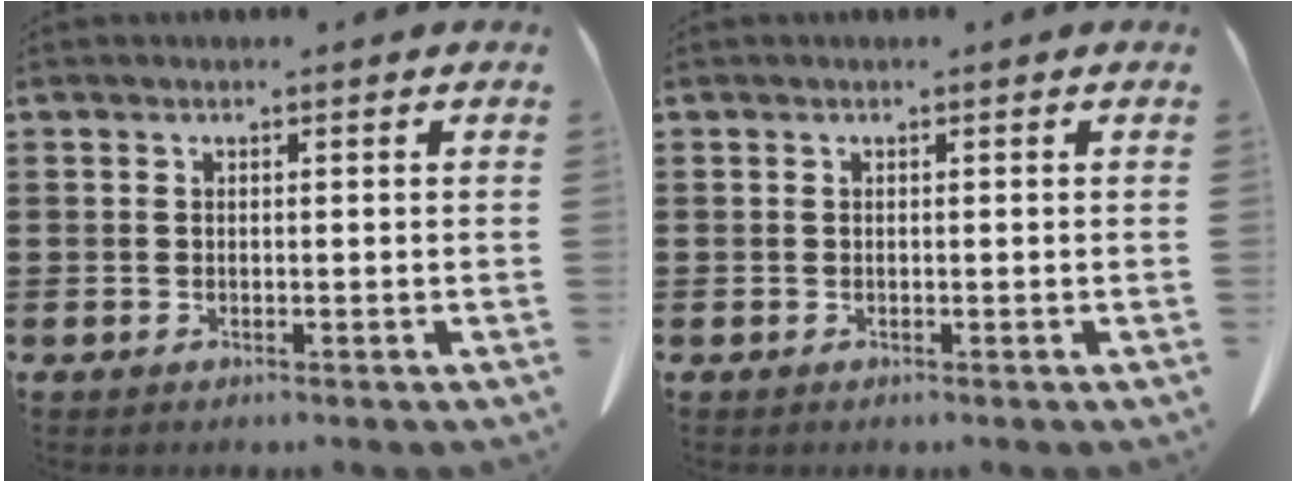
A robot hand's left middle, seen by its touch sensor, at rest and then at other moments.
{"total": 0.0}